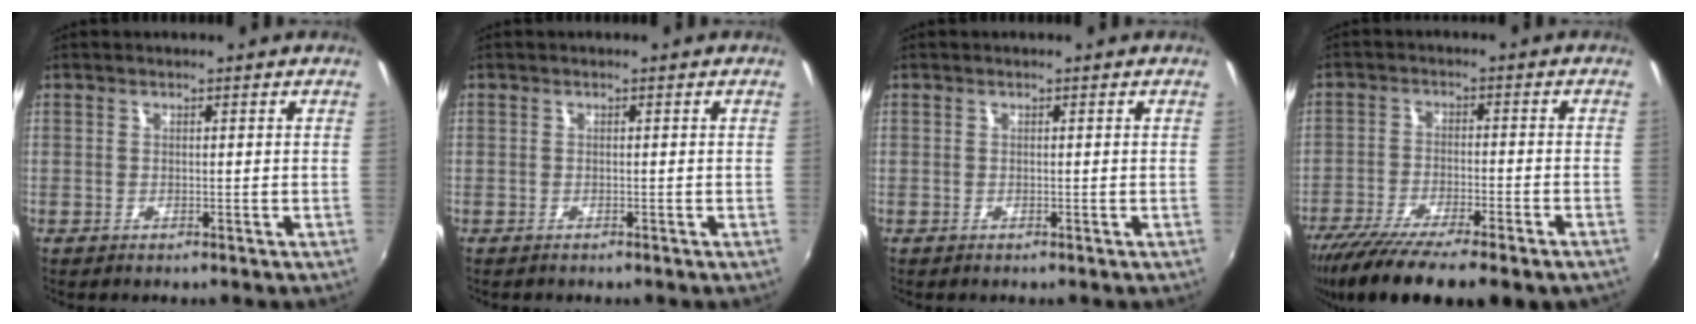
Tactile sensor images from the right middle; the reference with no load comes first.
{"total": 0.6, "force": [-0.5, 0.3, 0.0], "torque": [-0.003, -0.004, -0.010]}
{"total": 0.0}
{"total": 16.0, "force": [-12.4, 2.5, 9.9], "torque": [-0.191, -0.060, -0.198]}